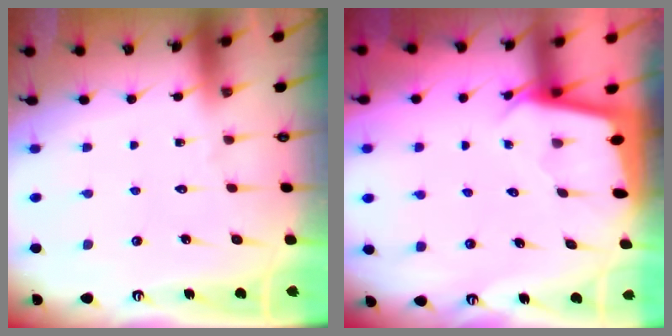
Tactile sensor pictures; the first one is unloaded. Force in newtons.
{"total": 2.0, "press": 2.0, "slide": 0.1}